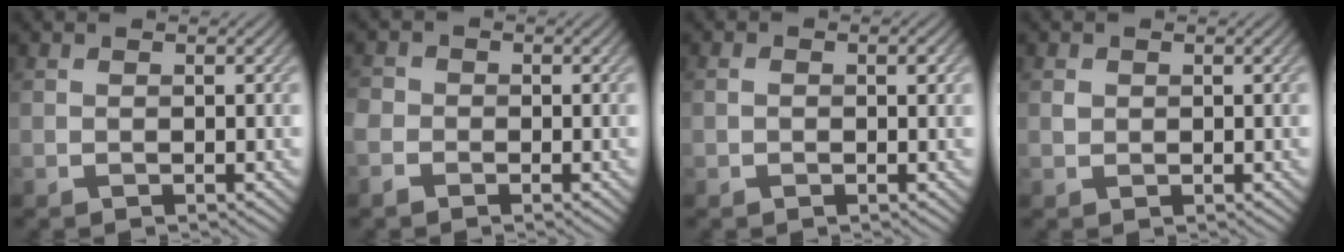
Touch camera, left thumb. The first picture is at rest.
{"total": 2.4, "force": [-1.6, 1.7, 0.7], "torque": [-0.021, -0.001, -0.046]}
{"total": 1.4, "force": [0.0, 0.9, 1.1], "torque": [-0.015, -0.001, -0.001]}
{"total": 0.7, "force": [0.2, 0.6, 0.2], "torque": [-0.004, -0.001, 0.003]}